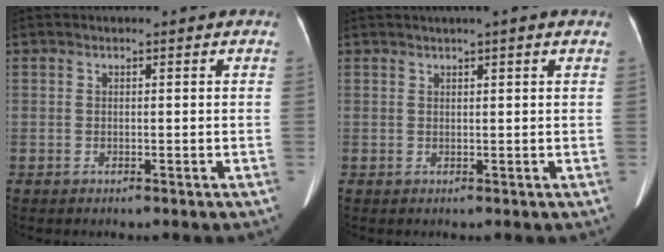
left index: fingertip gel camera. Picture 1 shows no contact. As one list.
[{"total": 2.9, "force": [2.1, -0.1, 2.0], "torque": [-0.027, 0.025, 0.031]}]